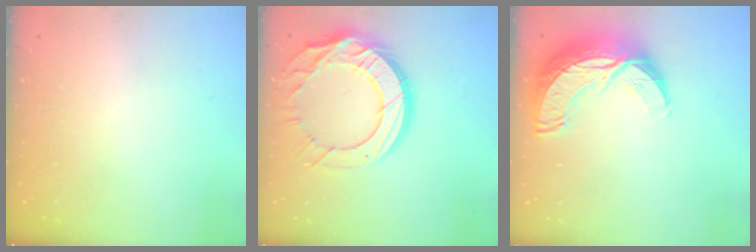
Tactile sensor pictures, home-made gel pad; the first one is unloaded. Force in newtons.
{"total": 20.4, "press": 20.3, "slide": 2.0}
{"total": 15.0, "press": 14.9, "slide": 1.0}